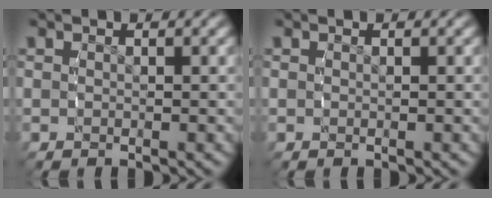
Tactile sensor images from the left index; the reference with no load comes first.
{"total": 0.0}